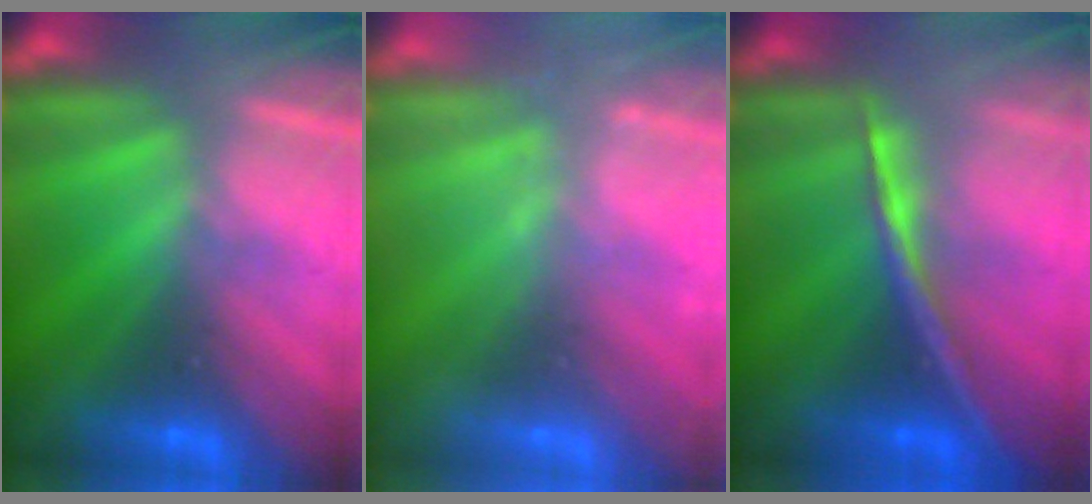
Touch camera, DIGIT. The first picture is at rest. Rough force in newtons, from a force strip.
{"total": 2.2}
{"total": 1.7}